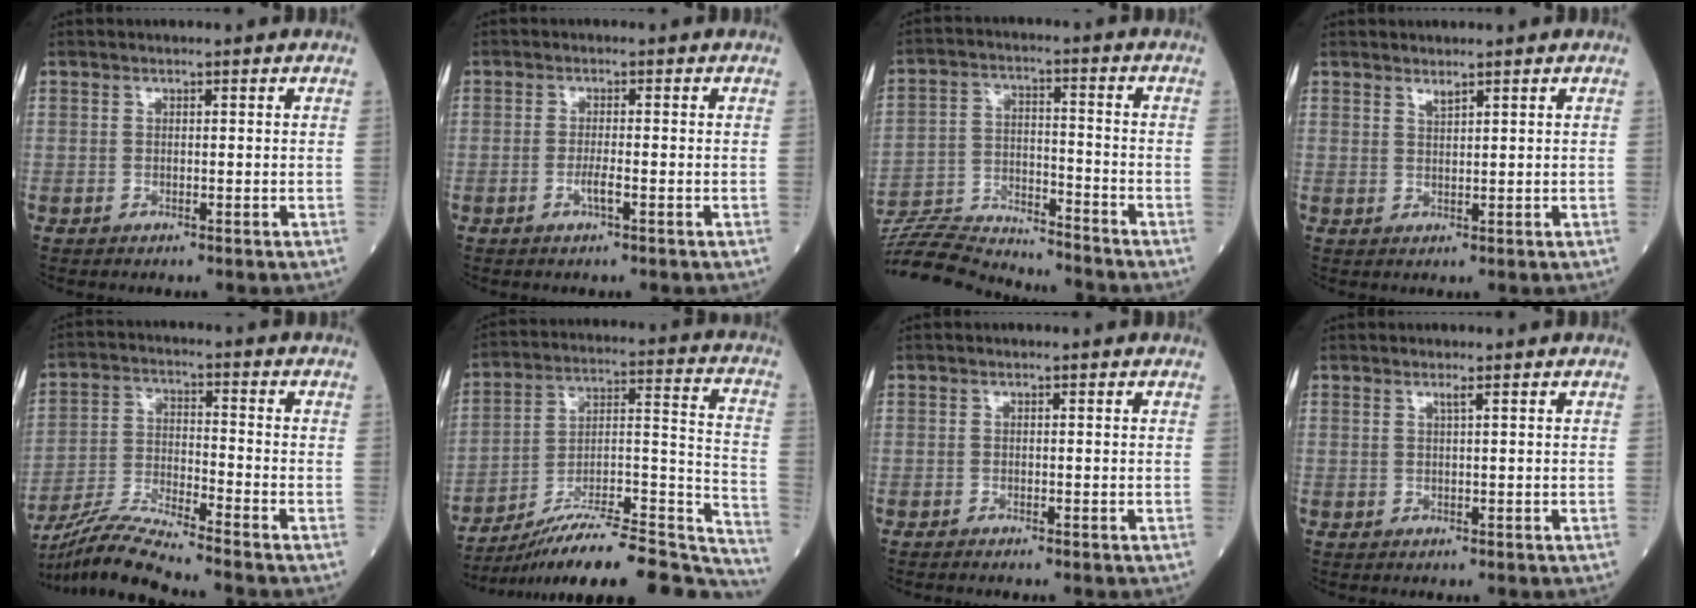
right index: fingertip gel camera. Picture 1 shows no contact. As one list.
[{"total": 1.8, "force": [-0.7, -0.1, 1.7], "torque": [-0.035, -0.001, -0.013]}, {"total": 15.5, "force": [-15.2, 0.9, 3.2], "torque": [-0.063, 0.013, -0.250]}, {"total": 1.1, "force": [1.0, -0.1, 0.5], "torque": [-0.011, -0.005, 0.023]}, {"total": 10.7, "force": [-9.9, -1.7, 3.8], "torque": [-0.077, -0.015, -0.185]}, {"total": 27.7, "force": [-24.1, 3.6, 13.2], "torque": [-0.132, 0.016, -0.355]}, {"total": 1.0, "force": [-0.9, -0.1, 0.5], "torque": [-0.009, 0.000, -0.011]}, {"total": 0.7, "force": [0.4, -0.3, 0.6], "torque": [-0.019, -0.002, 0.013]}]